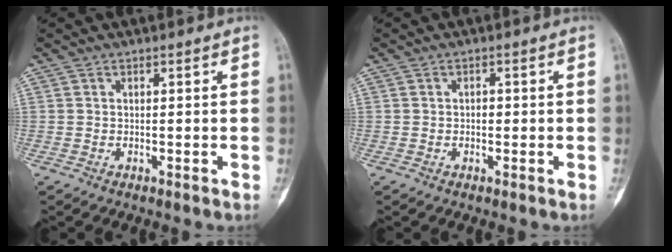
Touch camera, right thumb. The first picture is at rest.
{"total": 1.2, "force": [-0.1, 0.9, 0.8], "torque": [-0.006, 0.003, -0.004]}